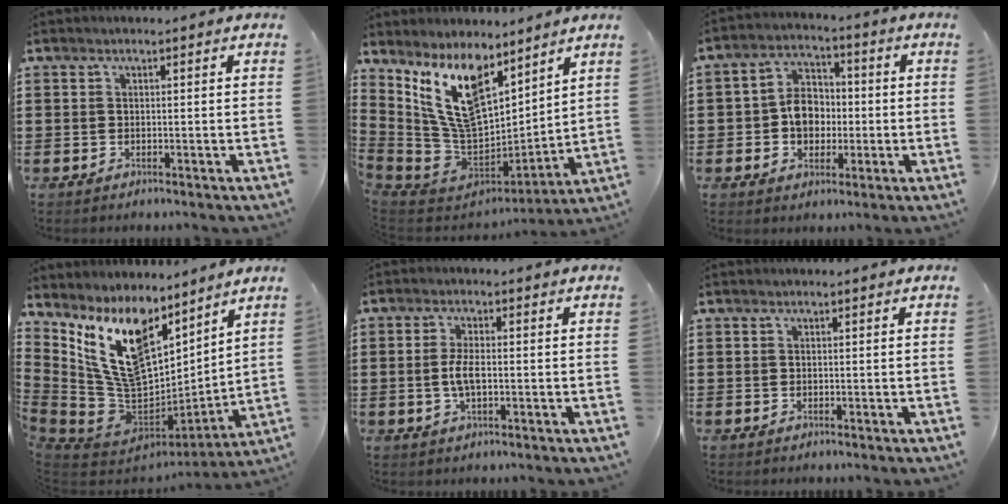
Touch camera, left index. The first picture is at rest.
{"total": 13.9, "force": [8.0, 6.8, 9.1], "torque": [-0.237, -0.045, 0.148]}
{"total": 6.8, "force": [-0.7, 5.4, 4.2], "torque": [-0.089, 0.011, -0.017]}
{"total": 15.4, "force": [7.7, 8.4, 10.4], "torque": [-0.269, -0.059, 0.140]}
{"total": 3.7, "force": [-0.5, 1.3, 3.5], "torque": [-0.086, -0.005, -0.017]}
{"total": 0.0}